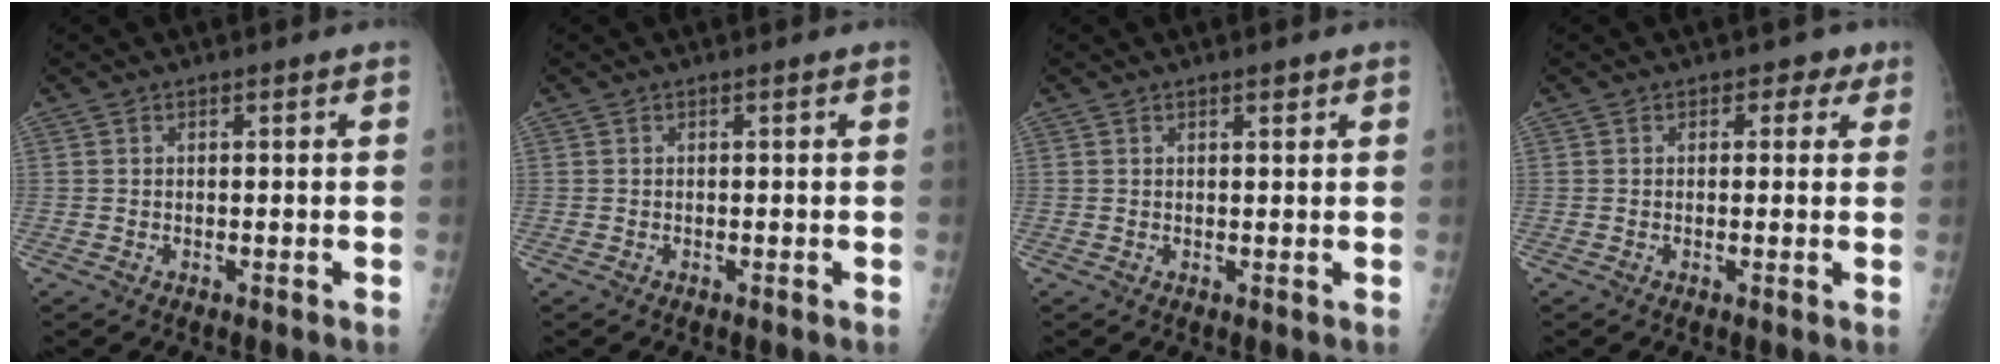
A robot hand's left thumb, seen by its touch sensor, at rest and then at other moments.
{"total": 0.0}
{"total": 1.2, "force": [0.8, 0.4, 0.8], "torque": [-0.006, -0.004, 0.012]}
{"total": 2.7, "force": [1.3, 2.1, 1.2], "torque": [0.014, -0.002, 0.010]}